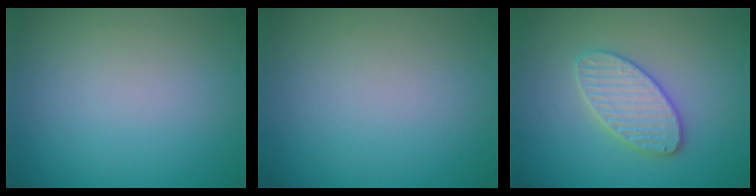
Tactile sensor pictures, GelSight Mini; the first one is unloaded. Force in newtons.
{"total": 0.0}
{"total": 3.5, "press": 3.5, "slide": 0.6}